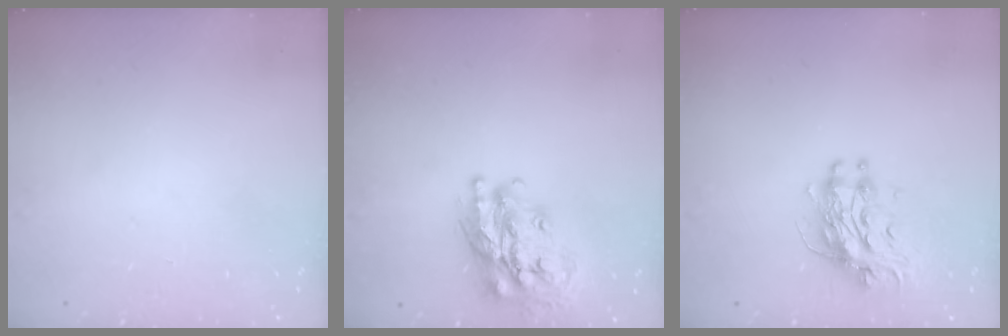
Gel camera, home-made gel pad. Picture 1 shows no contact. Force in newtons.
{"total": 20.5, "press": 20.5, "slide": 1.6}
{"total": 10.7, "press": 10.7, "slide": 0.9}